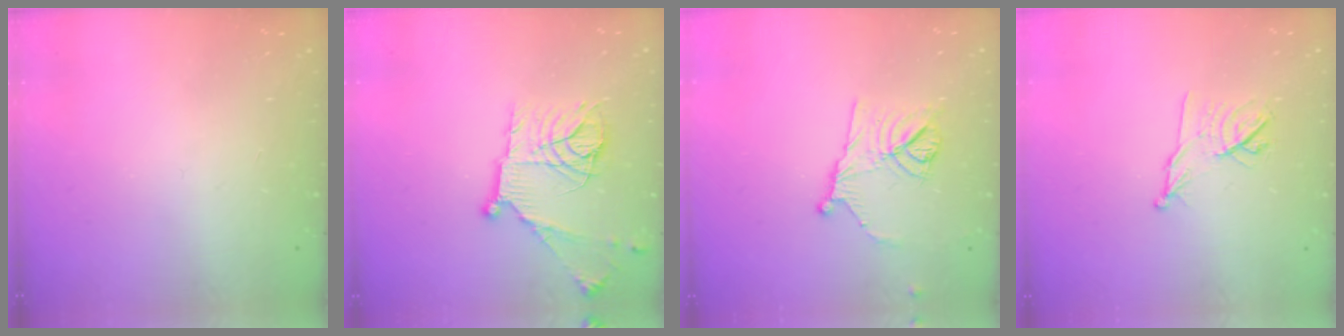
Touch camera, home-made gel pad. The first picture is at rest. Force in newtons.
{"total": 16.6, "press": 16.6, "slide": 1.3}
{"total": 11.2, "press": 10.9, "slide": 2.3}
{"total": 10.0, "press": 9.9, "slide": 0.9}